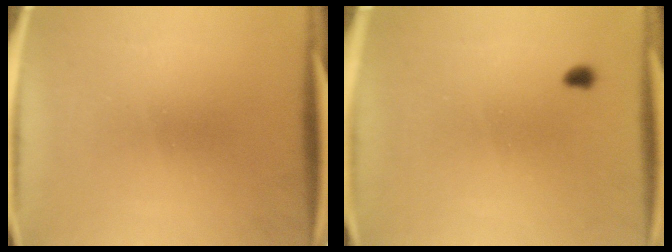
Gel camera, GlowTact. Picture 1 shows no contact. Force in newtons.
{"total": 0.9}